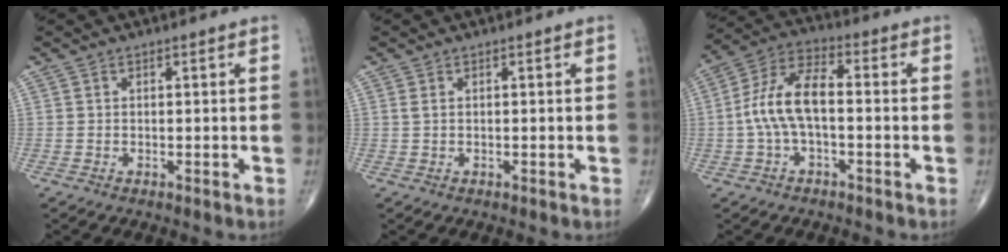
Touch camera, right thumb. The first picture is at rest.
{"total": 0.6, "force": [0.2, 0.3, 0.5], "torque": [-0.015, 0.001, 0.004]}
{"total": 10.6, "force": [-1.0, 5.0, 9.3], "torque": [-0.193, 0.039, -0.024]}